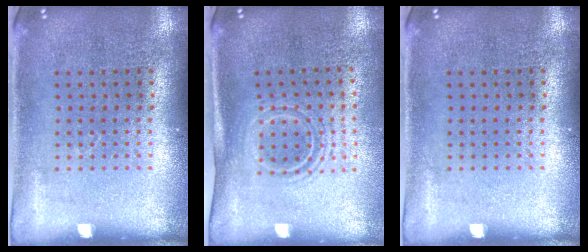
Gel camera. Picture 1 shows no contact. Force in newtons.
{"total": 1.6, "press": 1.2, "slide": 1.1}
{"total": 0.0}